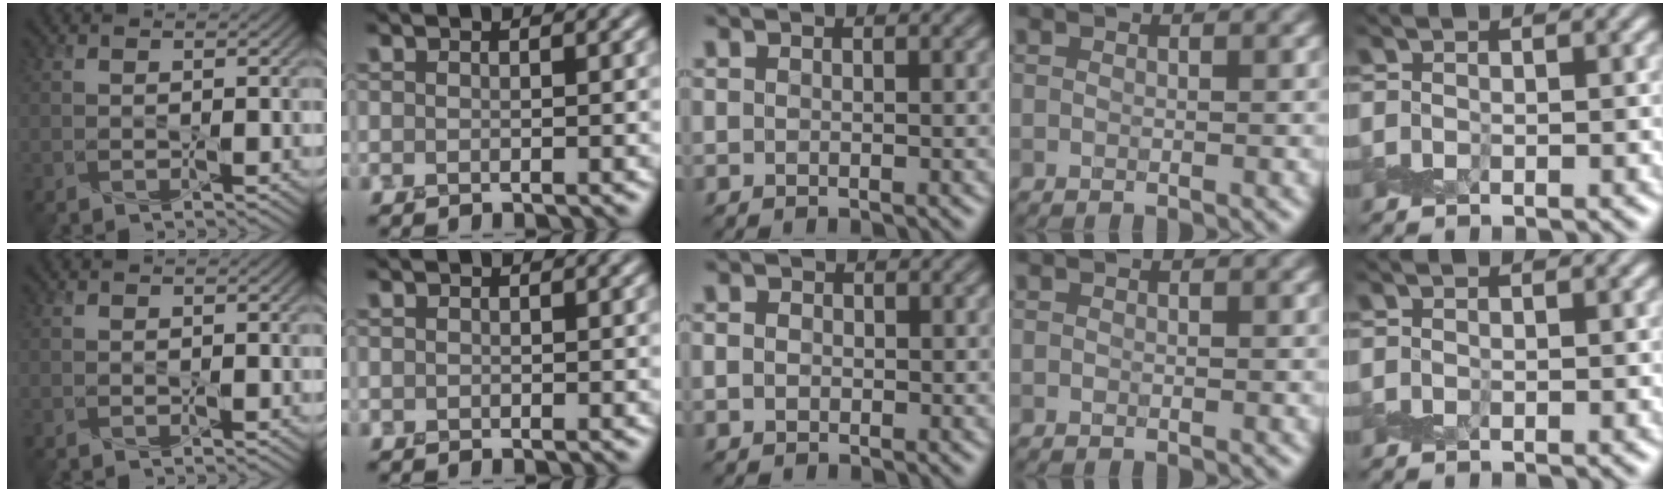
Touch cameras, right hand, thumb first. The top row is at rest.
{"middle": {"total": 1.0, "force": [-0.3, 0.8, 0.5], "torque": [-0.009, -0.001, -0.008]}}